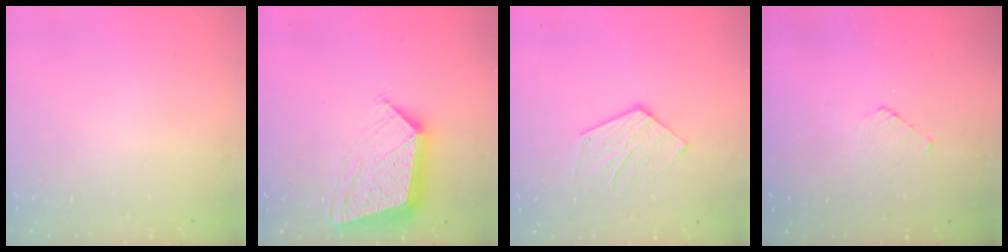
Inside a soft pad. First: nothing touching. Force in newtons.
{"total": 13.6, "press": 13.5, "slide": 1.0}
{"total": 9.6, "press": 9.6, "slide": 0.7}
{"total": 3.9, "press": 3.9, "slide": 0.4}